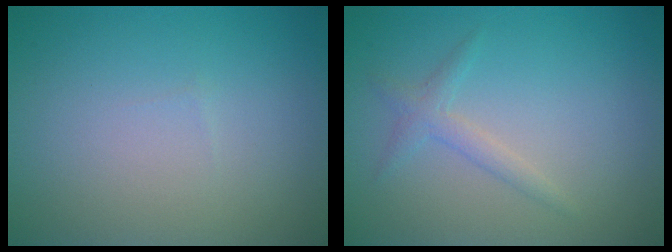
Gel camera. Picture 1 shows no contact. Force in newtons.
{"total": 1.5, "press": 1.5, "slide": 0.1}